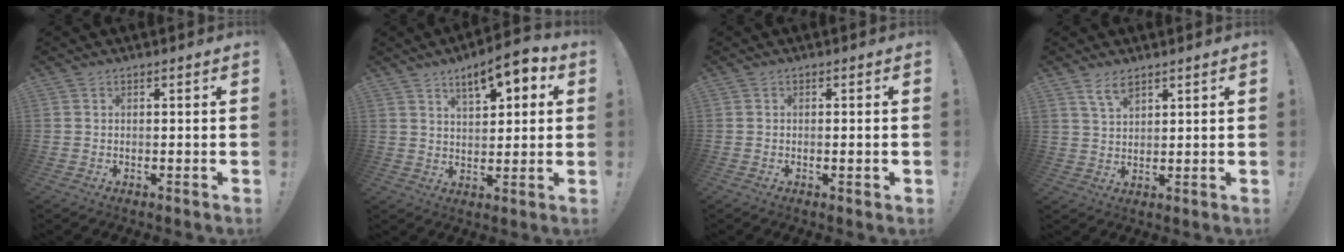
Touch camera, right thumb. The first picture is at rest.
{"total": 9.3, "force": [5.3, 3.6, 6.7], "torque": [-0.098, -0.027, 0.090]}
{"total": 1.4, "force": [-0.4, 0.1, 1.3], "torque": [-0.018, -0.002, -0.008]}
{"total": 5.1, "force": [3.7, 1.9, 2.9], "torque": [-0.051, -0.018, 0.068]}